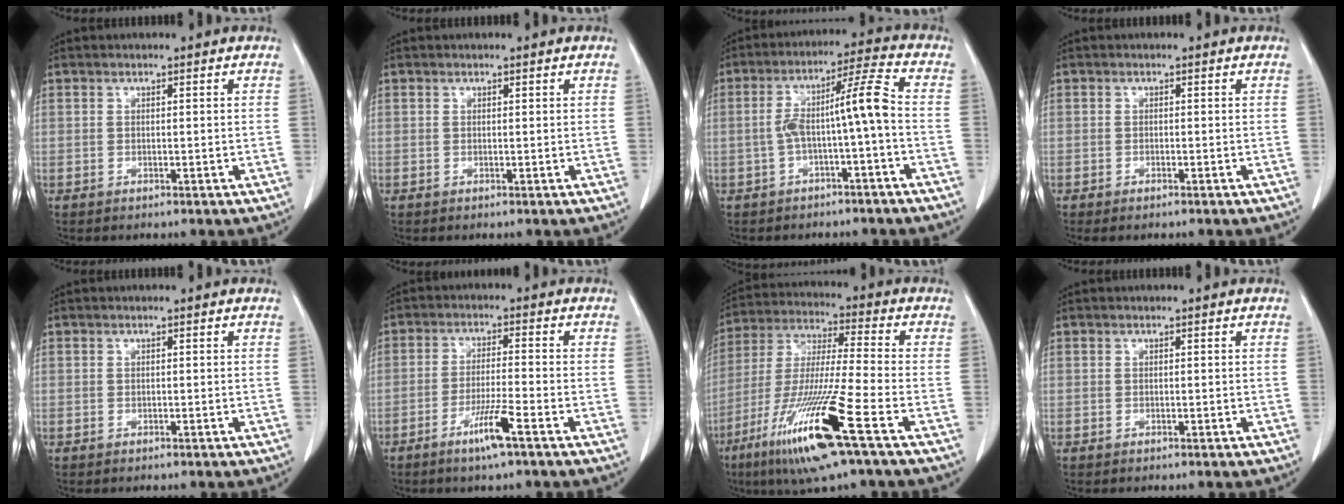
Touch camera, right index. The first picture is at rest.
{"total": 0.0}
{"total": 7.8, "force": [-1.5, -0.1, 7.7], "torque": [-0.135, 0.034, -0.022]}
{"total": 0.9, "force": [-0.7, 0.1, 0.5], "torque": [-0.012, -0.002, -0.009]}
{"total": 0.0}
{"total": 6.0, "force": [-3.4, -0.4, 4.9], "torque": [-0.091, -0.010, -0.065]}
{"total": 17.8, "force": [-8.6, -0.2, 15.6], "torque": [-0.335, -0.043, -0.165]}
{"total": 0.0}